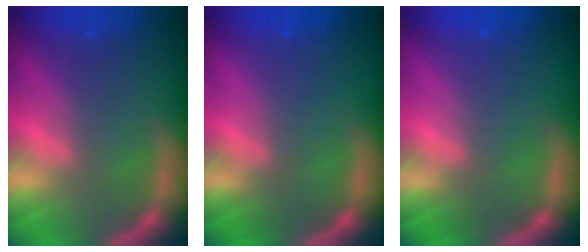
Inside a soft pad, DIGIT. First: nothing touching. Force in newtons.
{"total": 0.0}
{"total": 0.0}